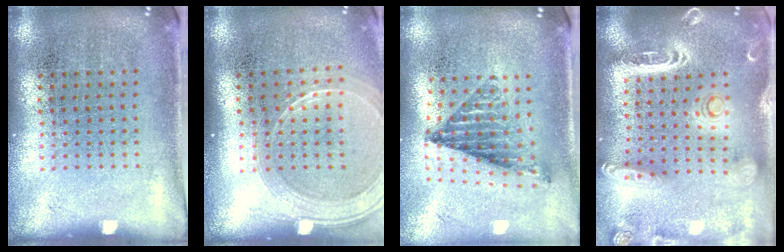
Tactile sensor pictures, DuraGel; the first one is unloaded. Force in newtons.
{"total": 2.0, "press": 1.8, "slide": 0.9}
{"total": 1.0, "press": 0.9, "slide": 0.4}
{"total": 2.8, "press": 2.5, "slide": 1.4}